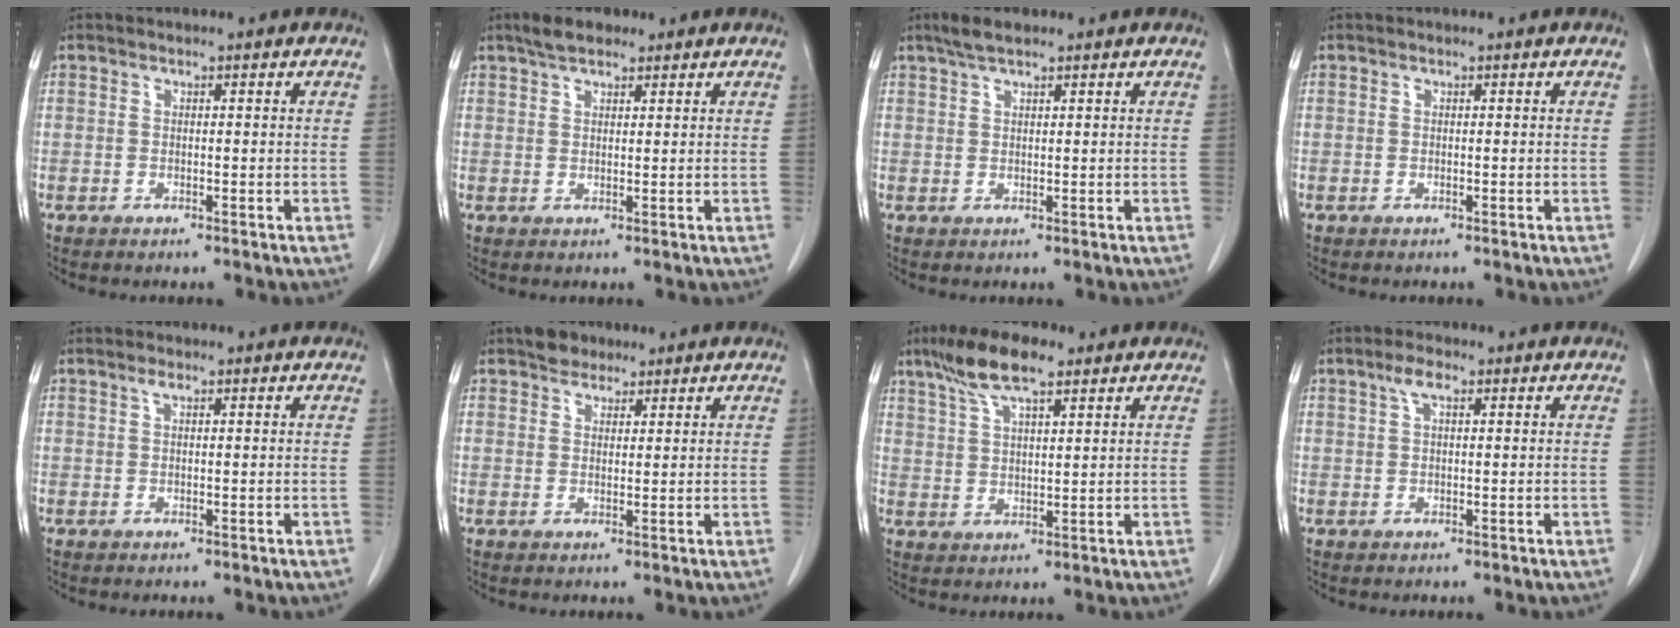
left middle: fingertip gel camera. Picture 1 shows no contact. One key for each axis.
{"total": 3.8, "fx": 2.9, "fy": 1.6, "fz": 2.0, "tx": -0.043, "ty": 0.013, "tz": 0.050}
{"total": 3.1, "fx": 2.3, "fy": 0.6, "fz": 1.9, "tx": -0.045, "ty": 0.010, "tz": 0.046}
{"total": 0.0}
{"total": 0.8, "fx": 0.4, "fy": 0.1, "fz": 0.6, "tx": -0.016, "ty": 0.002, "tz": 0.007}
{"total": 2.9, "fx": 2.2, "fy": 1.8, "fz": 0.7, "tx": -0.015, "ty": 0.008, "tz": 0.037}
{"total": 8.5, "fx": 5.8, "fy": 1.9, "fz": 5.9, "tx": -0.122, "ty": 0.016, "tz": 0.108}
{"total": 2.4, "fx": 1.2, "fy": 0.7, "fz": 2.0, "tx": -0.046, "ty": 0.010, "tz": 0.025}